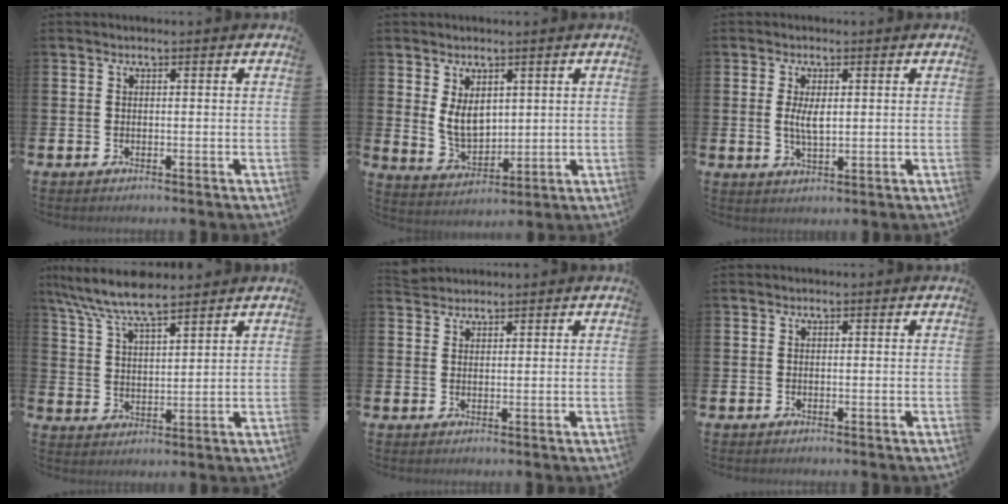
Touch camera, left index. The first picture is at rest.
{"total": 4.7, "force": [2.2, 2.9, 3.0], "torque": [-0.051, -0.004, 0.037]}
{"total": 3.5, "force": [0.6, 1.4, 3.1], "torque": [-0.051, -0.001, 0.006]}
{"total": 7.7, "force": [7.0, 1.3, 2.9], "torque": [-0.081, -0.028, 0.126]}
{"total": 2.1, "force": [2.1, 0.6, 0.0], "torque": [0.008, -0.006, 0.037]}
{"total": 0.0}